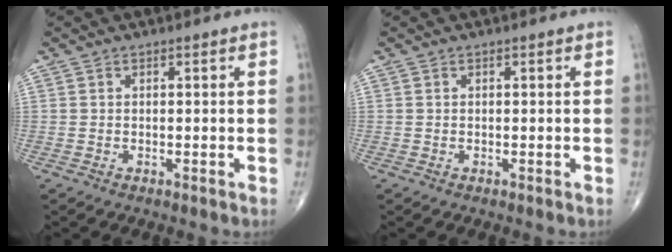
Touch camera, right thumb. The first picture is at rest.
{"total": 0.0}